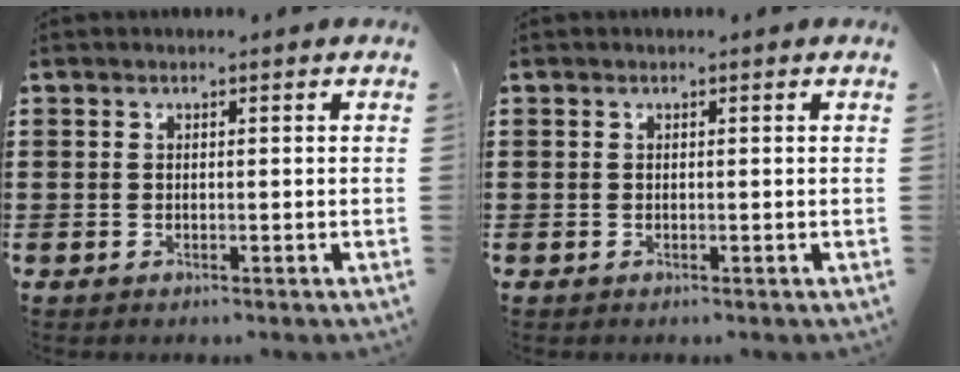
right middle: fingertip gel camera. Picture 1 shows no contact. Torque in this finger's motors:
{"motor_torque": [-0.11, 0.03, 0.01, 0.01]}